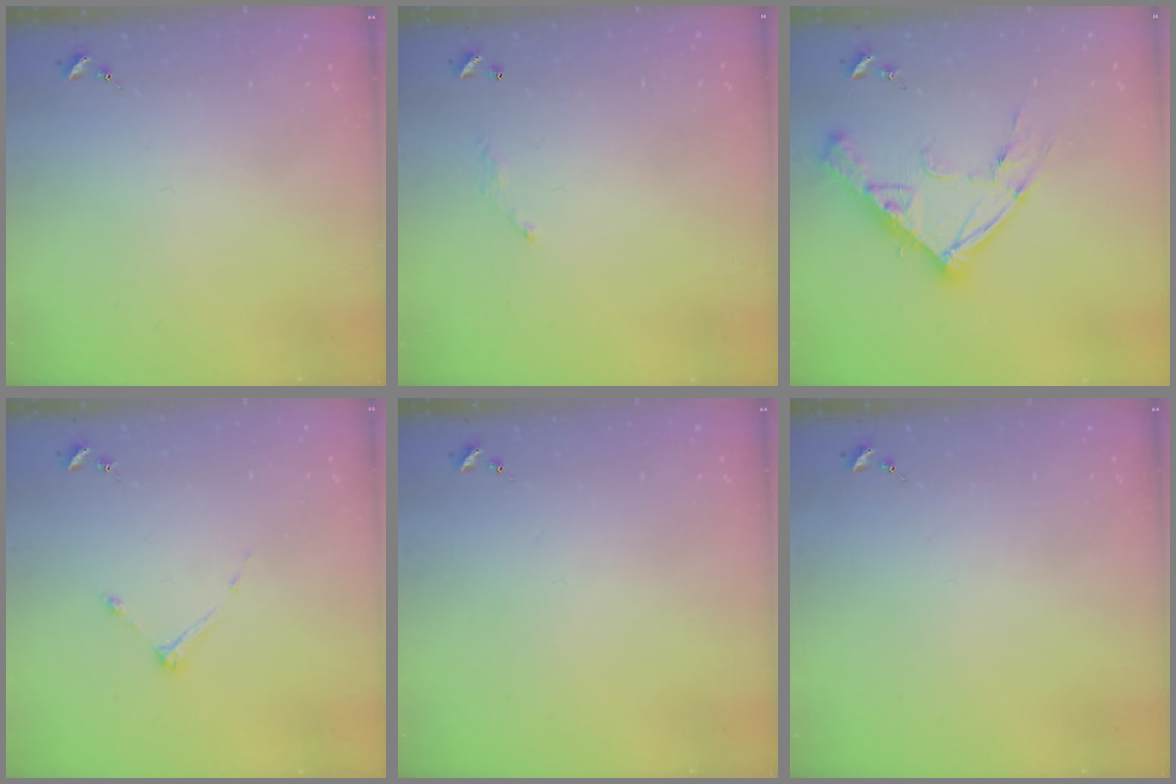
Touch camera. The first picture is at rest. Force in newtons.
{"total": 4.0, "press": 4.0, "slide": 0.2}
{"total": 16.4, "press": 16.3, "slide": 1.4}
{"total": 4.9, "press": 4.9, "slide": 0.7}
{"total": 0.0}
{"total": 0.0}